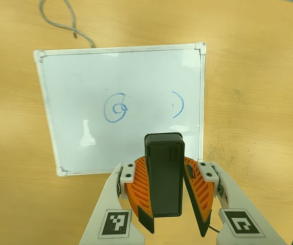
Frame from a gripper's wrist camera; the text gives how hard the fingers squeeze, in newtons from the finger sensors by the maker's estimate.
{"total": 7.6, "left": 8.6, "right": 6.7}